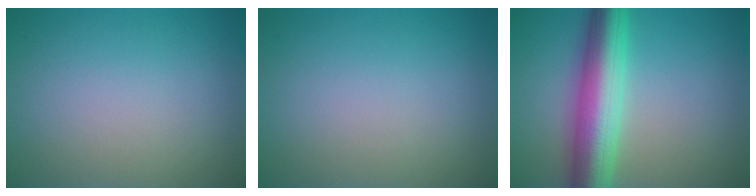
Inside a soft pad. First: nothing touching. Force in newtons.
{"total": 0.0}
{"total": 8.4, "press": 8.4, "slide": 0.2}